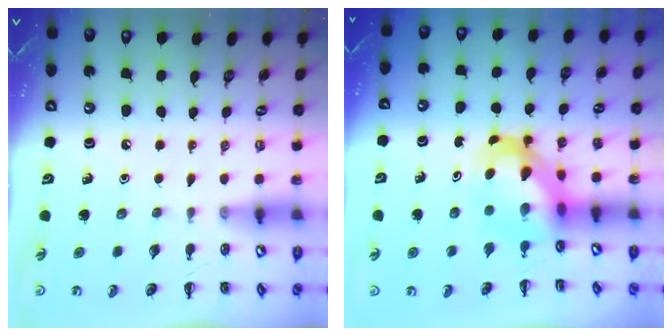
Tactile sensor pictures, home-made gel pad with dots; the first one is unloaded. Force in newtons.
{"total": 5.1, "press": 5.0, "slide": 1.2}